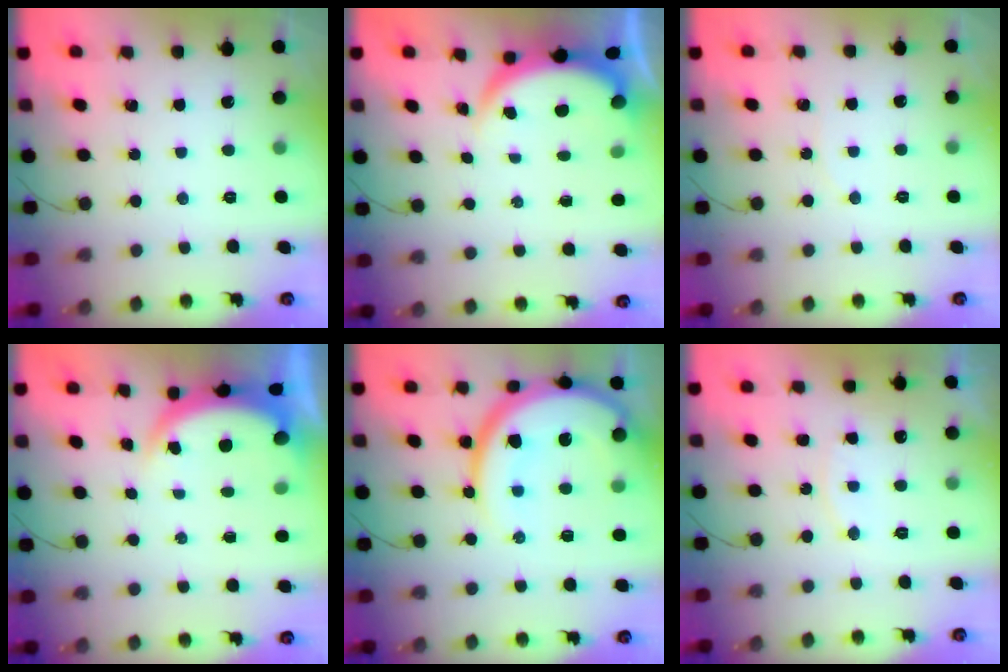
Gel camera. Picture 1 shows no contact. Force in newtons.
{"total": 3.8, "press": 3.8, "slide": 0.5}
{"total": 3.6, "press": 2.9, "slide": 2.2}
{"total": 5.0, "press": 4.9, "slide": 0.8}
{"total": 18.1, "press": 18.0, "slide": 1.7}
{"total": 7.4, "press": 7.4, "slide": 0.5}